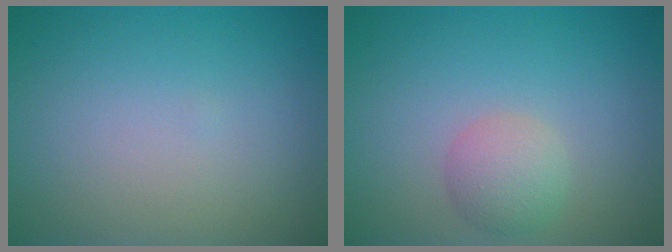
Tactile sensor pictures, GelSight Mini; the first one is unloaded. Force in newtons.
{"total": 2.6, "press": 2.6, "slide": 0.1}